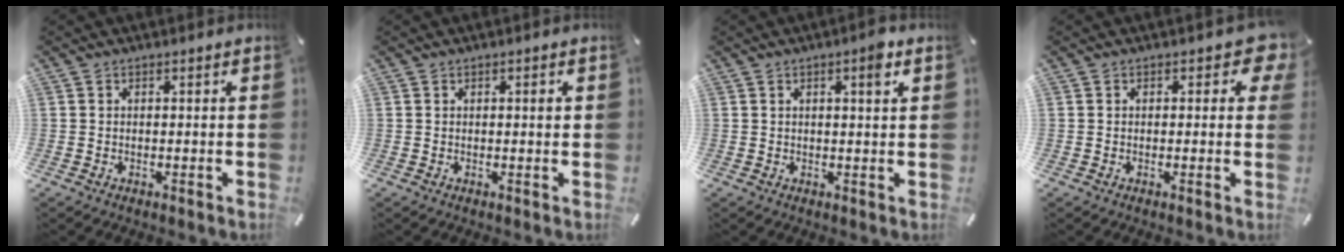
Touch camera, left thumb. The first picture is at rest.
{"total": 1.1, "force": [0.3, 0.3, 1.0], "torque": [-0.010, 0.000, 0.002]}
{"total": 4.0, "force": [1.8, 1.0, 3.4], "torque": [-0.048, -0.004, 0.024]}
{"total": 4.4, "force": [1.3, 2.5, 3.3], "torque": [-0.033, 0.001, 0.017]}